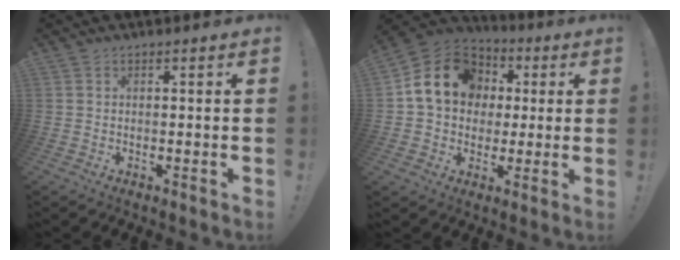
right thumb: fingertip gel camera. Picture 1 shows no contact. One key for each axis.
{"total": 16.6, "fx": 4.1, "fy": 13.6, "fz": 8.8, "tx": -0.137, "ty": 0.000, "tz": 0.088}